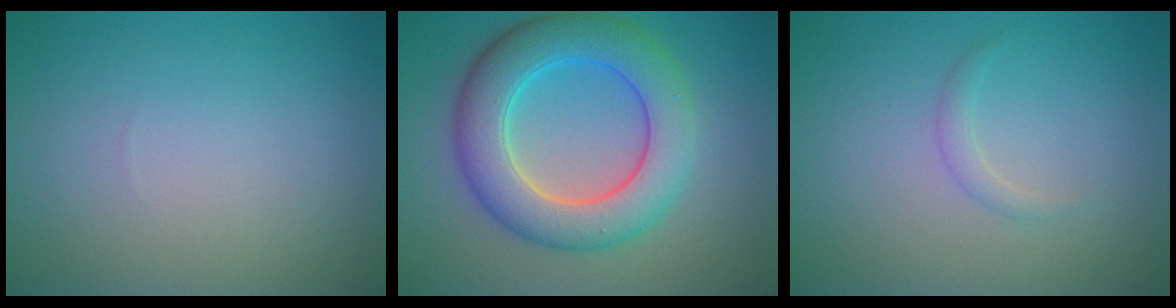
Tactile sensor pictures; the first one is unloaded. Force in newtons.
{"total": 8.2, "press": 8.2, "slide": 0.4}
{"total": 0.9, "press": 0.9, "slide": 0.1}